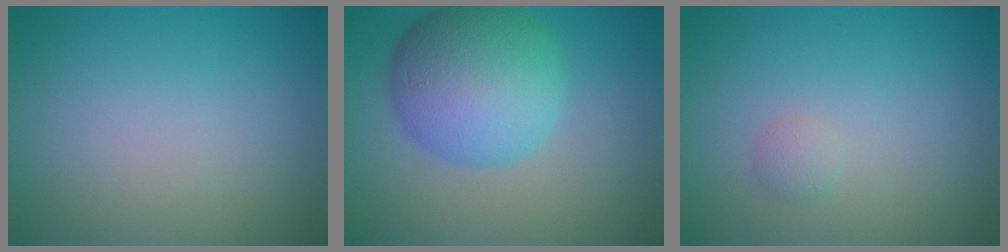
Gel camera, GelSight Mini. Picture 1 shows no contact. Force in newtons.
{"total": 8.2, "press": 8.2, "slide": 0.2}
{"total": 0.7, "press": 0.7, "slide": 0.0}